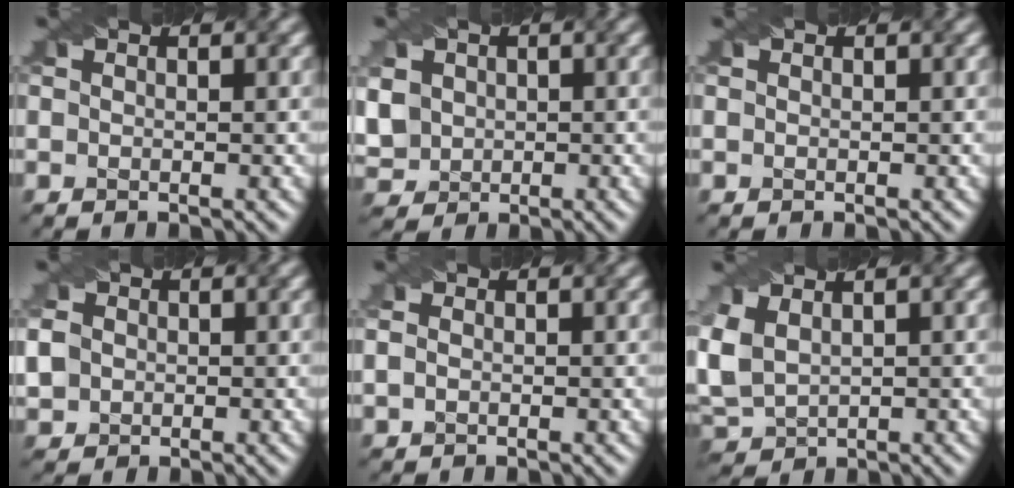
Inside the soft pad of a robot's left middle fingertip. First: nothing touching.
{"total": 5.3, "force": [1.4, 4.6, 2.2], "torque": [-0.086, 0.018, 0.033]}
{"total": 0.0}
{"total": 2.7, "force": [0.0, 2.4, 1.2], "torque": [-0.038, 0.009, 0.001]}
{"total": 1.2, "force": [-0.1, 0.9, 0.8], "torque": [-0.015, 0.005, -0.001]}
{"total": 4.9, "force": [1.3, 3.3, 3.4], "torque": [-0.109, 0.003, 0.033]}